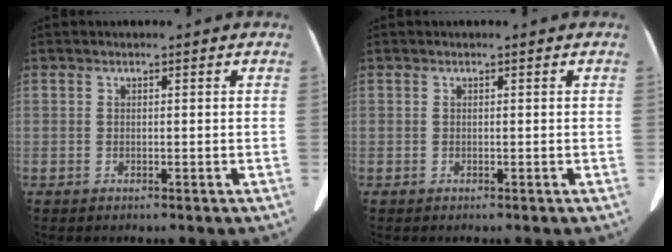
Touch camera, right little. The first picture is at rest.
{"total": 0.0}